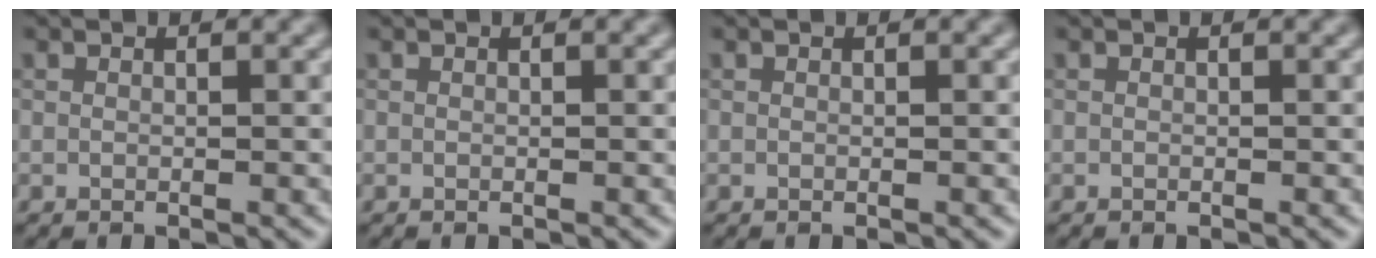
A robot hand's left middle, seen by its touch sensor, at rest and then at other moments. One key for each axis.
{"total": 0.0}
{"total": 0.0}
{"total": 0.0}